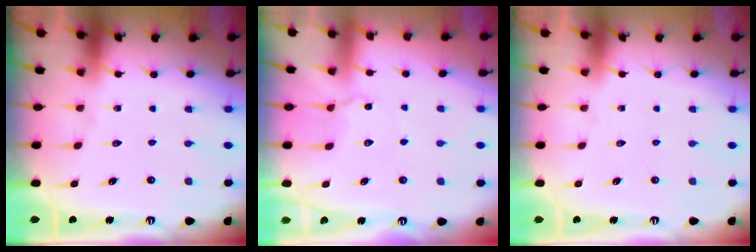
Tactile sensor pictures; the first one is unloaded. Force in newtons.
{"total": 3.9, "press": 3.9, "slide": 0.6}
{"total": 0.0}